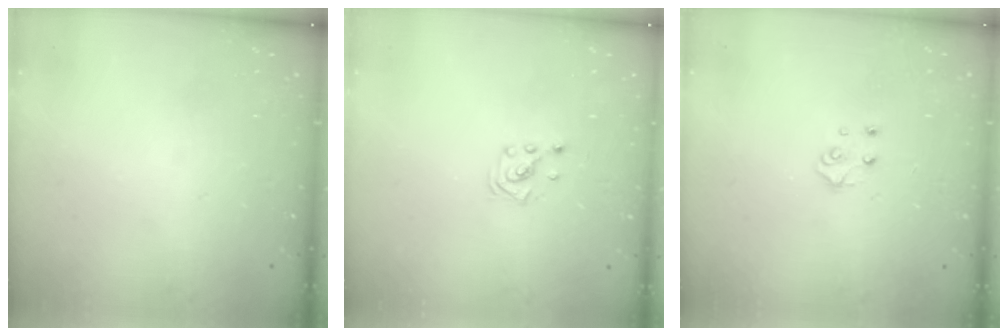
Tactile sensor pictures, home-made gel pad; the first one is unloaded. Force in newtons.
{"total": 1.4, "press": 1.4, "slide": 0.1}
{"total": 4.5, "press": 4.4, "slide": 0.4}